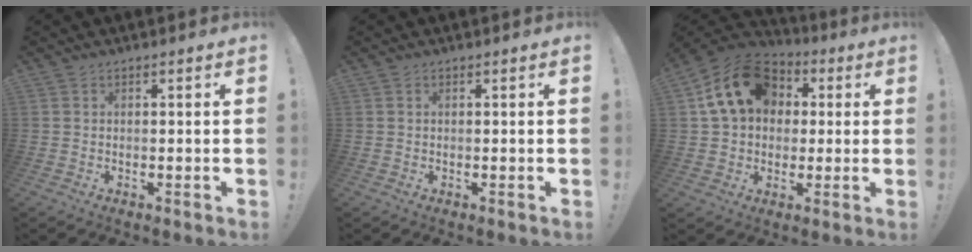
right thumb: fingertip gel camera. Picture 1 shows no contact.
{"total": 0.0}
{"total": 16.9, "force": [5.1, 12.8, 9.7], "torque": [-0.156, 0.000, 0.097]}